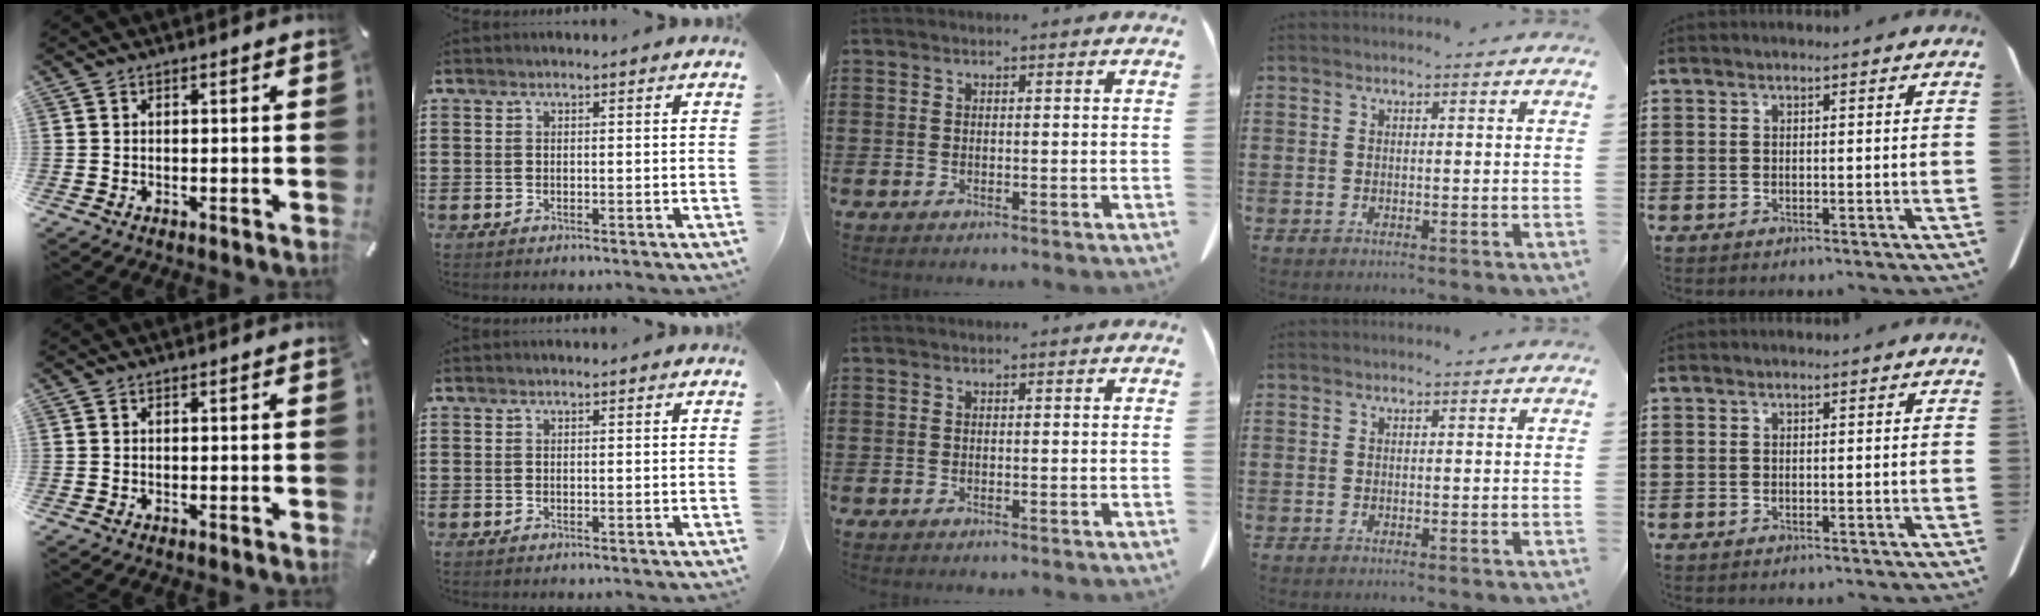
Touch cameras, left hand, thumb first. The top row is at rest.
{}